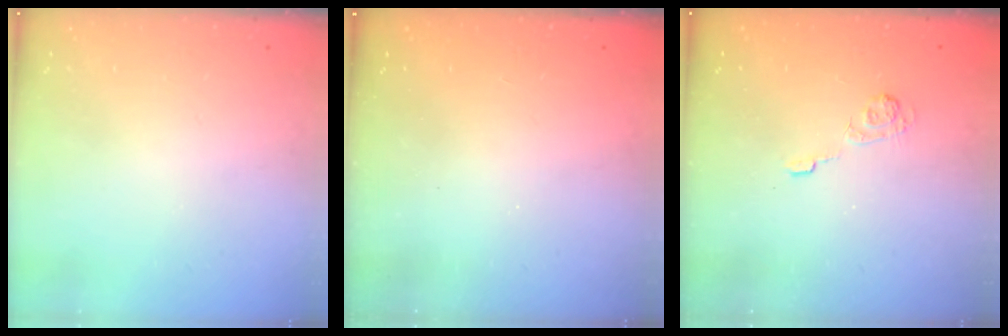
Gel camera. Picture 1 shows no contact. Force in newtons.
{"total": 2.5, "press": 2.4, "slide": 0.8}
{"total": 3.7, "press": 3.3, "slide": 1.6}